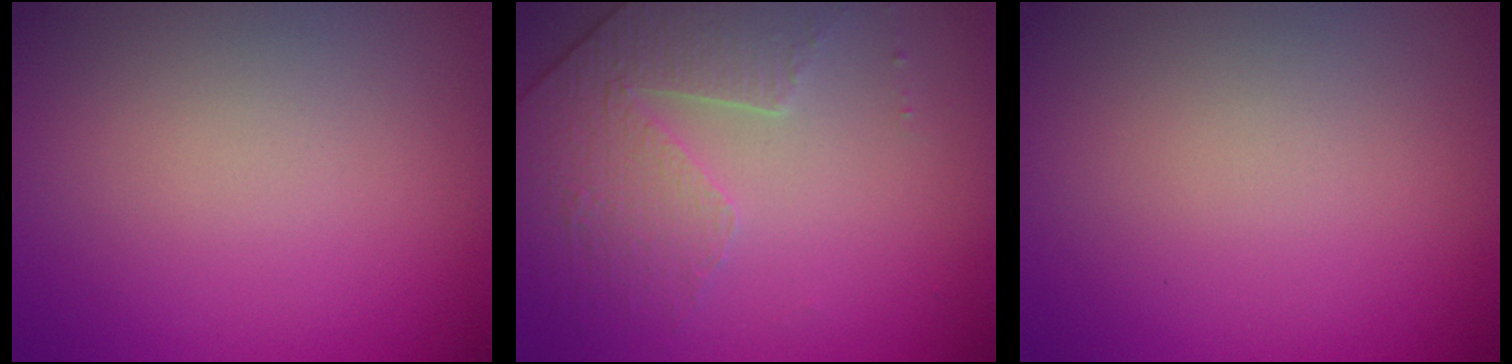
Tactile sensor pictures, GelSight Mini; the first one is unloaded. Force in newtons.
{"total": 4.7, "press": 3.2, "slide": 3.4}
{"total": 0.0}